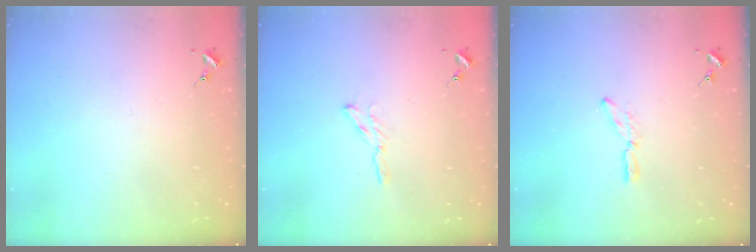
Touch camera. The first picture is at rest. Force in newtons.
{"total": 2.9, "press": 2.9, "slide": 0.3}
{"total": 6.4, "press": 6.4, "slide": 0.3}